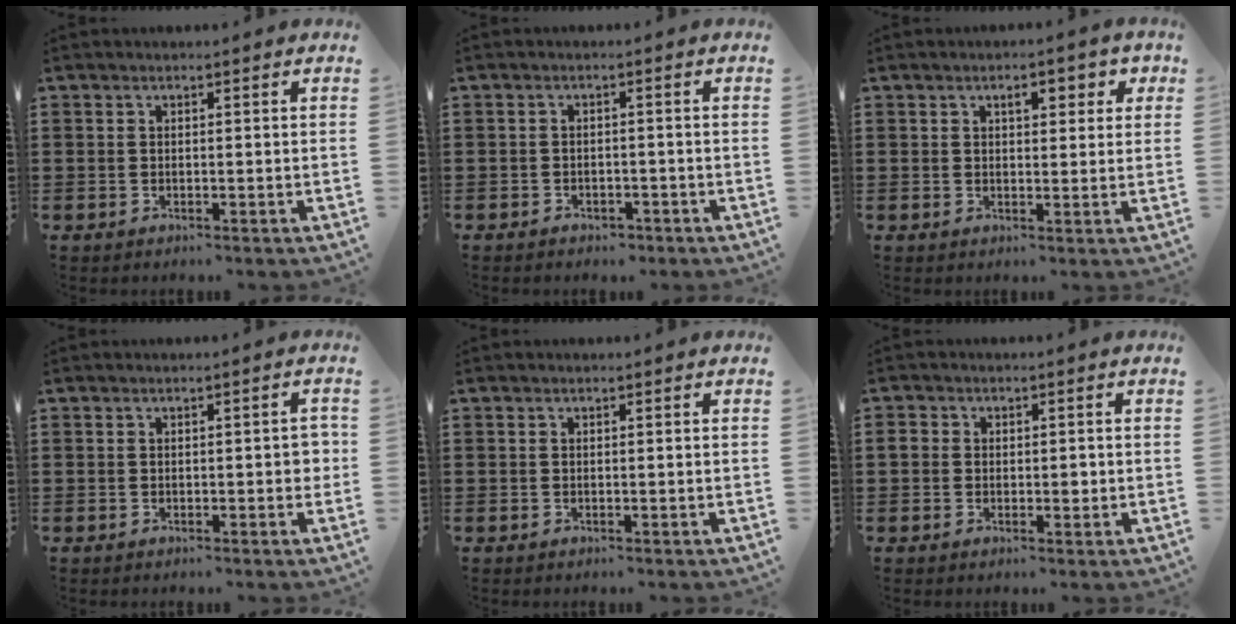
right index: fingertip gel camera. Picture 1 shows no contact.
{"total": 1.6, "force": [-1.5, 0.6, 0.1], "torque": [-0.008, 0.000, -0.033]}
{"total": 3.4, "force": [1.4, 1.5, 2.7], "torque": [-0.034, 0.001, 0.015]}
{"total": 2.1, "force": [-0.2, 0.8, 1.9], "torque": [-0.024, 0.001, -0.006]}
{"total": 0.0}
{"total": 2.5, "force": [0.0, 2.0, 1.6], "torque": [-0.027, 0.004, -0.003]}